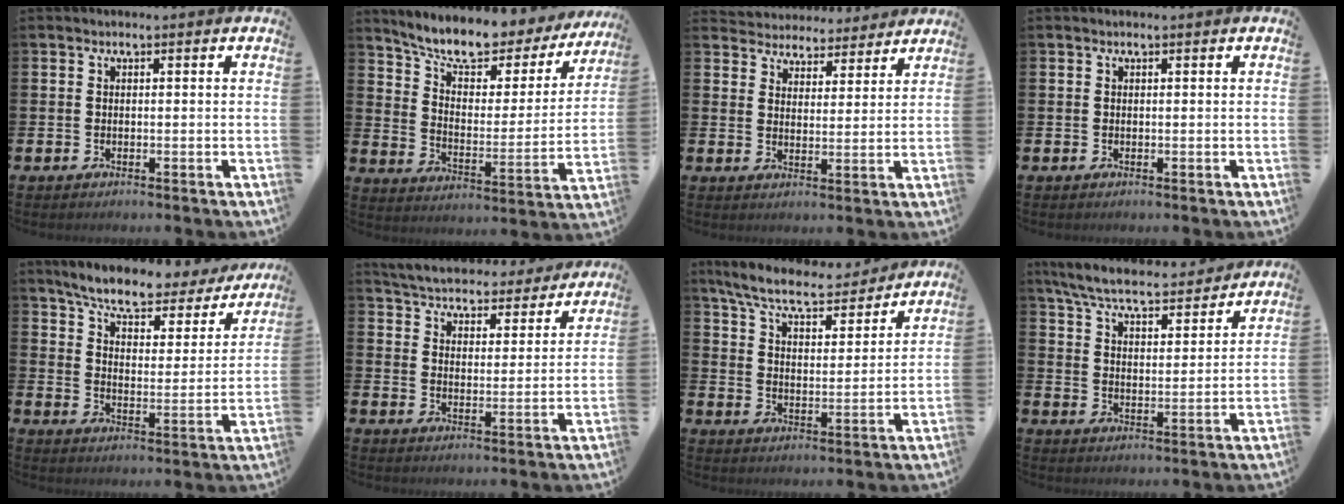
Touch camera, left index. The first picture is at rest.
{"total": 9.5, "force": [8.3, 2.7, 3.7], "torque": [-0.097, -0.059, 0.140]}
{"total": 4.4, "force": [4.1, 1.2, -0.6], "torque": [-0.009, -0.032, 0.072]}
{"total": 0.0}
{"total": 7.2, "force": [6.4, 1.6, 2.8], "torque": [-0.079, -0.045, 0.105]}
{"total": 5.4, "force": [5.3, 1.2, 0.4], "torque": [-0.033, -0.044, 0.089]}
{"total": 8.1, "force": [7.4, 1.3, 3.0], "torque": [-0.095, -0.043, 0.129]}
{"total": 7.3, "force": [6.9, 1.1, 2.3], "torque": [-0.080, -0.042, 0.120]}